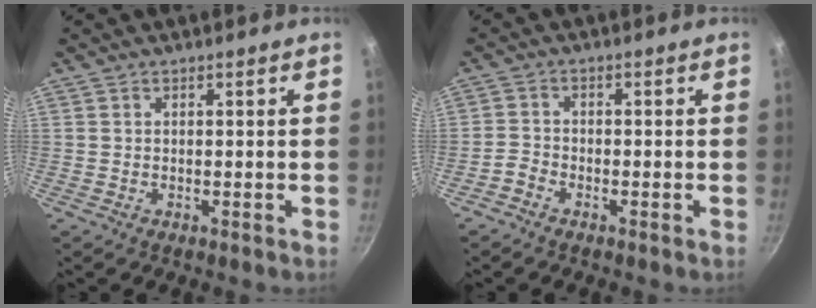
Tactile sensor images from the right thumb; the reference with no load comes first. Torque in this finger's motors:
{"motor_torque": [0.13, -0.61, -0.07, 0.44, 0.02]}